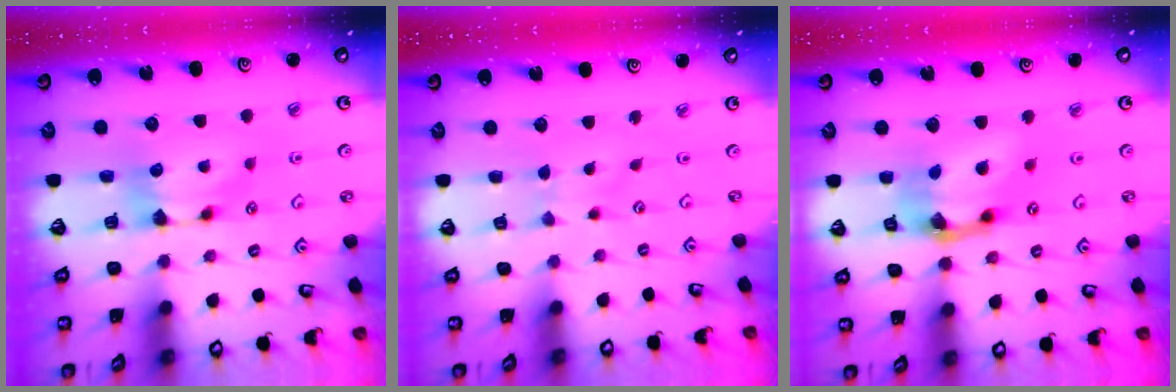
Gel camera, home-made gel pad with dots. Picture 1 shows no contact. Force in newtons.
{"total": 2.8, "press": 2.8, "slide": 0.2}
{"total": 6.6, "press": 6.2, "slide": 2.3}